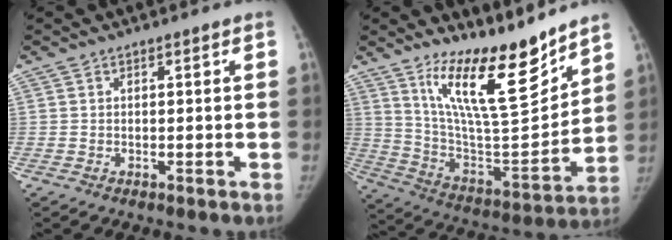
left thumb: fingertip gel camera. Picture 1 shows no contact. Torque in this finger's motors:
{"motor_torque": [0.36, 0.05, 1.45, -1.32, 0.22]}